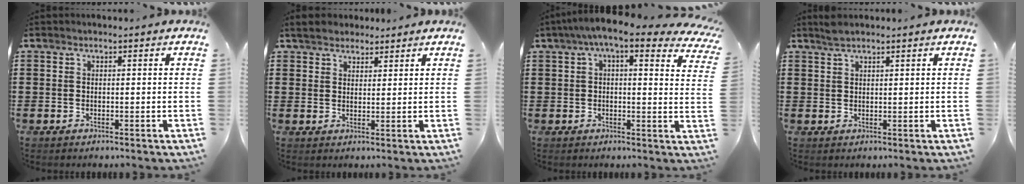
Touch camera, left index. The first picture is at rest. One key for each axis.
{"total": 3.1, "fx": 2.8, "fy": 1.3, "fz": 0.6, "tx": -0.021, "ty": 0.004, "tz": 0.052}
{"total": 6.5, "fx": 4.5, "fy": 0.7, "fz": 4.6, "tx": -0.095, "ty": -0.014, "tz": 0.073}
{"total": 2.5, "fx": 1.7, "fy": 0.2, "fz": 1.8, "tx": -0.037, "ty": 0.001, "tz": 0.031}